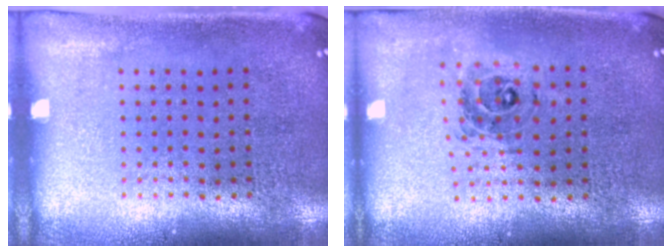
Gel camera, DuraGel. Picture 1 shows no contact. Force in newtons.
{"total": 0.7, "press": 0.7, "slide": 0.1}